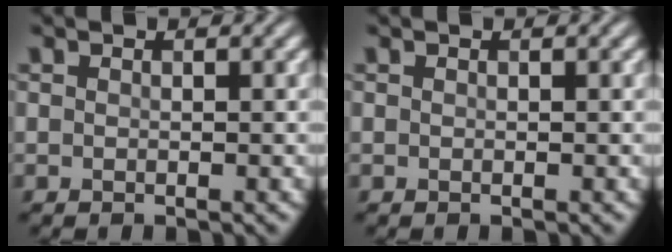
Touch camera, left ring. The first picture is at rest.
{"total": 0.0}